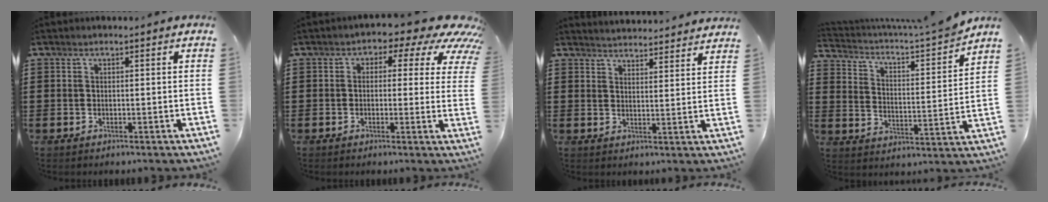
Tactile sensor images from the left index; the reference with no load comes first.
{"total": 4.1, "force": [1.7, 2.7, 2.5], "torque": [-0.051, -0.019, 0.017]}
{"total": 3.4, "force": [3.4, -0.4, -0.3], "torque": [0.003, -0.024, 0.058]}
{"total": 3.1, "force": [2.6, 0.1, 1.7], "torque": [-0.052, -0.030, 0.032]}